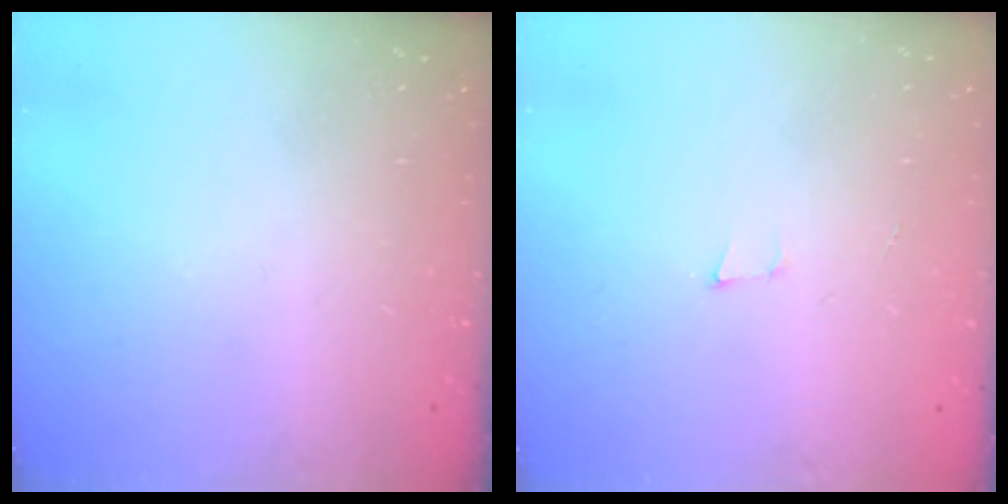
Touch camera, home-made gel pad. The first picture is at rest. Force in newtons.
{"total": 3.5, "press": 2.3, "slide": 2.6}